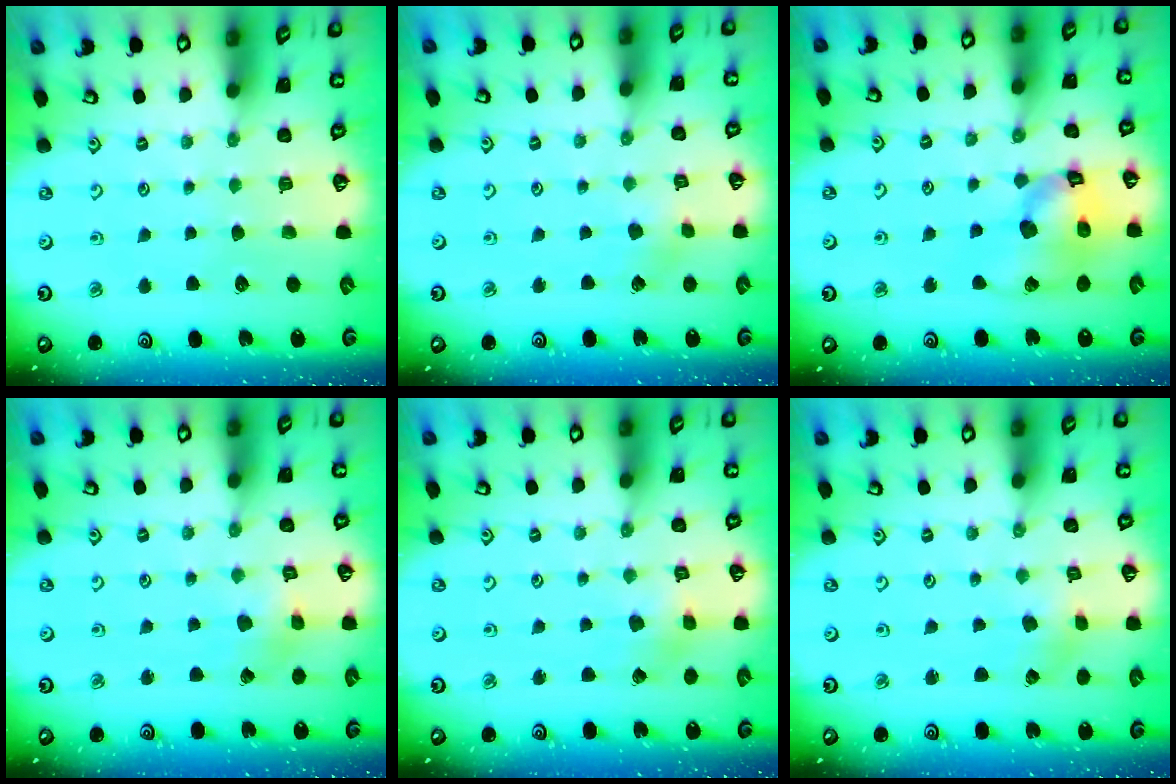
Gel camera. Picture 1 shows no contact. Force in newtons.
{"total": 3.0, "press": 2.9, "slide": 0.6}
{"total": 14.6, "press": 14.4, "slide": 2.3}
{"total": 2.6, "press": 2.6, "slide": 0.1}
{"total": 2.6, "press": 2.5, "slide": 0.3}
{"total": 1.2, "press": 1.2, "slide": 0.2}